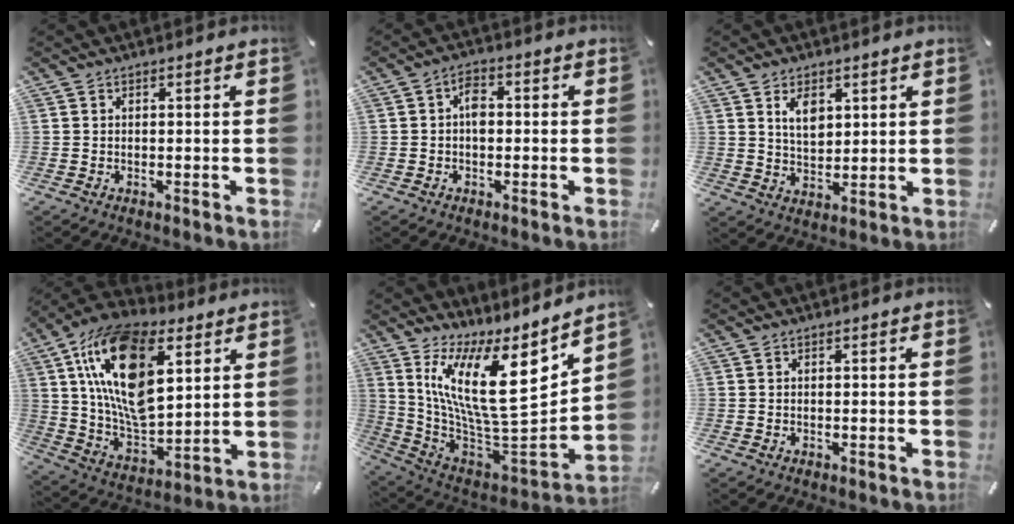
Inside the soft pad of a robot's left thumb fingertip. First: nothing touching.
{"total": 3.7, "force": [-0.2, 2.3, 2.9], "torque": [-0.056, 0.011, -0.003]}
{"total": 5.9, "force": [3.0, 3.6, 3.6], "torque": [-0.064, -0.007, 0.052]}
{"total": 22.3, "force": [9.5, 12.7, 15.7], "torque": [-0.326, -0.038, 0.161]}
{"total": 22.8, "force": [9.2, 9.4, 18.6], "torque": [-0.315, -0.091, 0.161]}
{"total": 0.0}